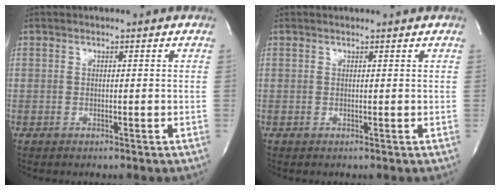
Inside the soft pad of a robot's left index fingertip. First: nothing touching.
{"total": 0.9, "force": [0.9, 0.1, 0.1], "torque": [-0.007, 0.007, 0.014]}